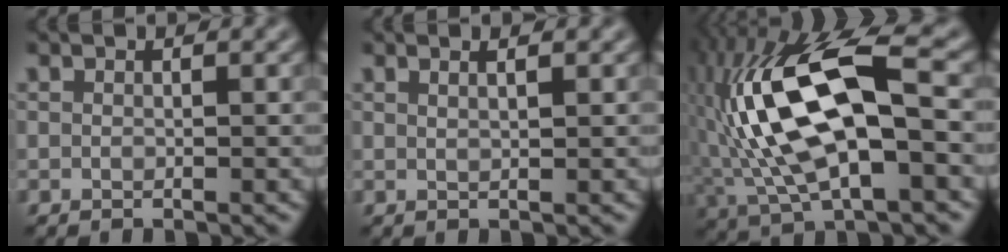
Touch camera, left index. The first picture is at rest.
{"total": 1.5, "force": [1.0, 0.4, 1.1], "torque": [-0.005, -0.001, 0.003]}
{"total": 13.8, "force": [0.2, 5.4, 12.7], "torque": [-0.252, 0.022, -0.006]}